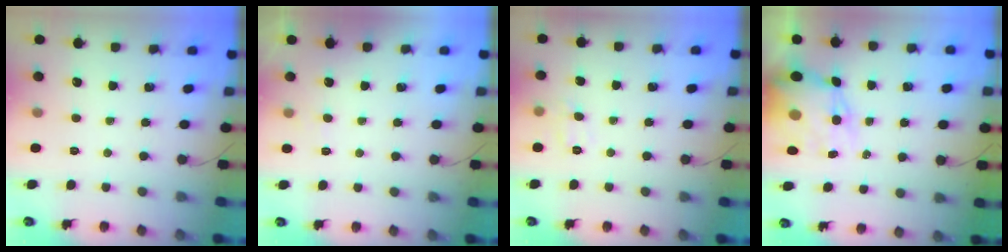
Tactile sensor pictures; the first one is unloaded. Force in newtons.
{"total": 2.3, "press": 2.0, "slide": 1.2}
{"total": 6.3, "press": 6.1, "slide": 1.5}
{"total": 13.3, "press": 12.9, "slide": 3.3}